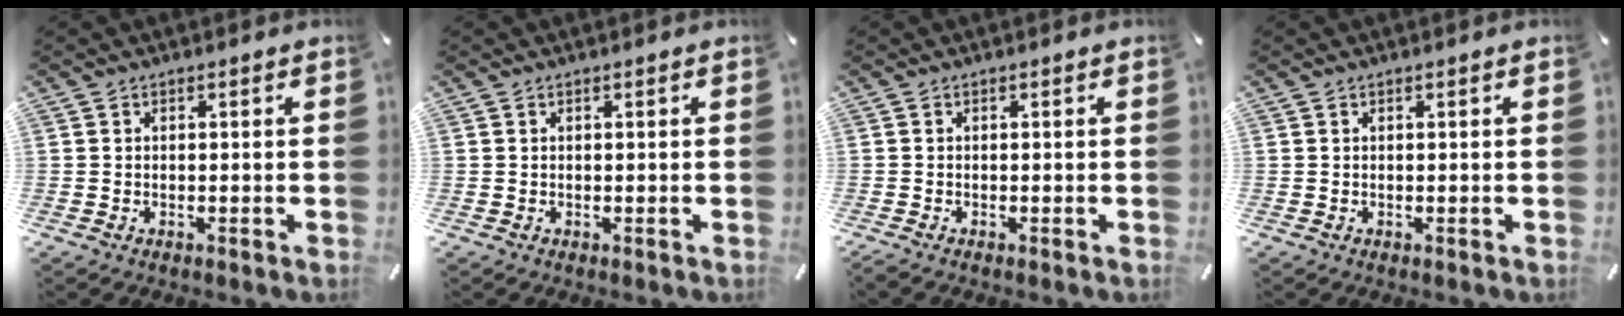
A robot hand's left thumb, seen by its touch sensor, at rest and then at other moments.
{"total": 0.0}
{"total": 0.5, "force": [-0.3, 0.0, 0.4], "torque": [-0.008, -0.003, -0.005]}
{"total": 0.0}